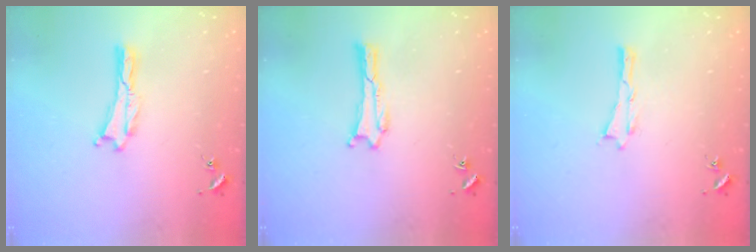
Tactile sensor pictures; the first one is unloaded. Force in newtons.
{"total": 0.0}
{"total": 0.0}